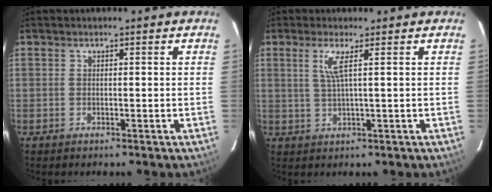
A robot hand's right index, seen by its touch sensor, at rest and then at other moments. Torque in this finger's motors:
{"motor_torque": [0.11, 0.03, 0.14, 0.05]}